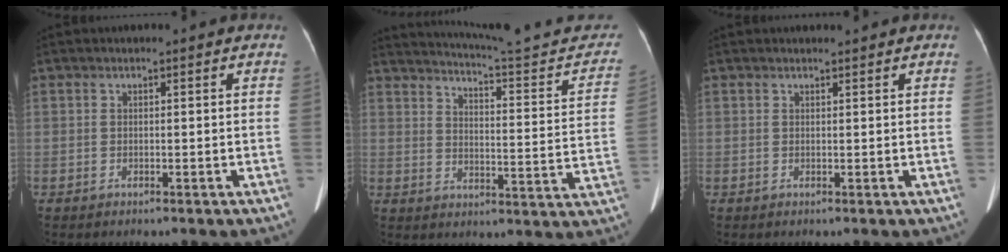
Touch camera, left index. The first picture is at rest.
{"total": 21.5, "force": [20.2, 1.6, 7.2], "torque": [-0.091, -0.061, 0.250]}
{"total": 1.3, "force": [1.3, 0.2, 0.2], "torque": [-0.008, 0.009, 0.021]}